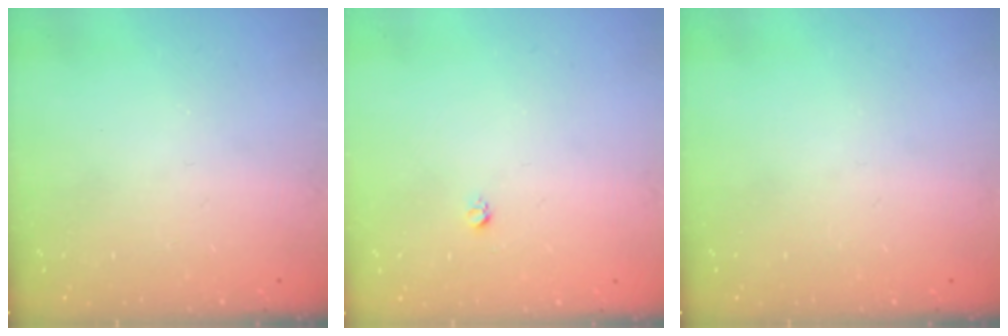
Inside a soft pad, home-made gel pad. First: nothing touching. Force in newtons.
{"total": 3.1, "press": 3.1, "slide": 0.3}
{"total": 0.0}